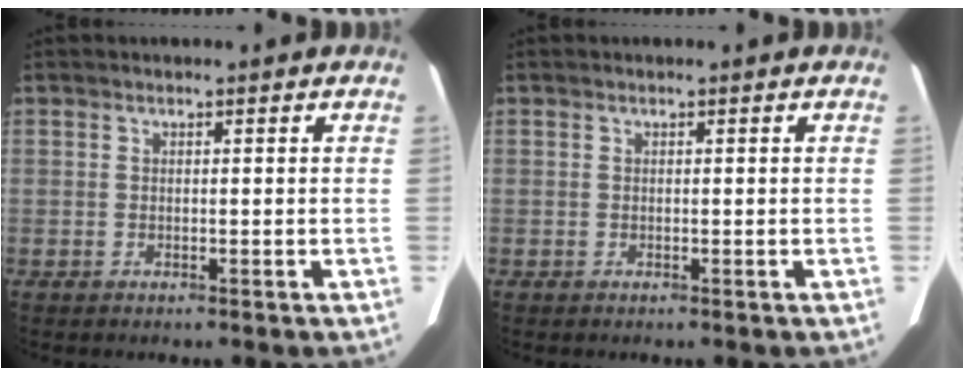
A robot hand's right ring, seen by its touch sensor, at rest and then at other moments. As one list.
[{"total": 0.0}]